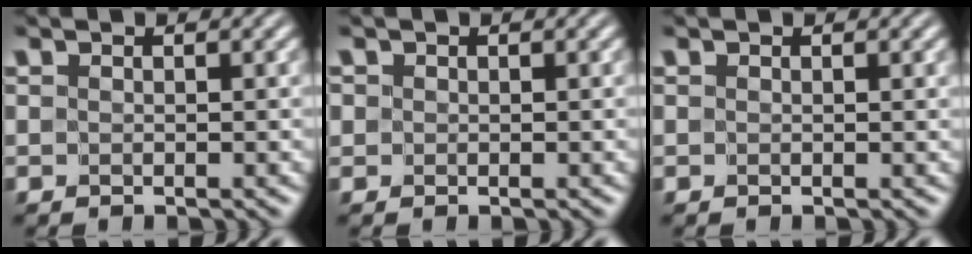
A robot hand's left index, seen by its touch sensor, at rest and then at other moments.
{"total": 0.5, "force": [0.1, 0.5, -0.1], "torque": [0.007, 0.001, -0.002]}
{"total": 0.0}